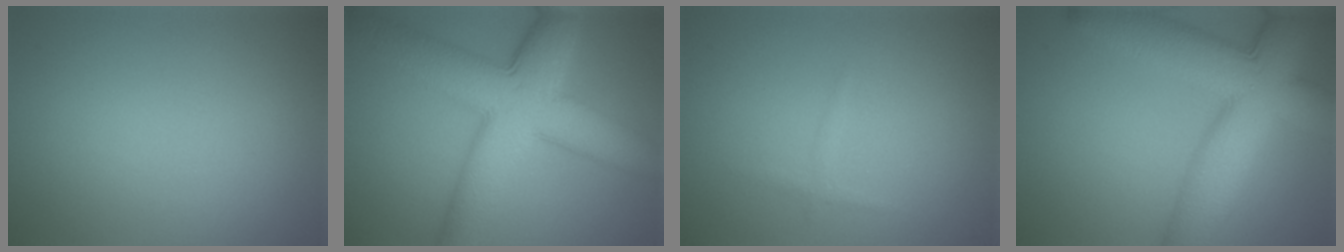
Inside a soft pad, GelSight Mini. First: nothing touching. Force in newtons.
{"total": 10.9, "press": 10.9, "slide": 0.2}
{"total": 0.7, "press": 0.7, "slide": 0.0}
{"total": 11.8, "press": 11.8, "slide": 0.3}